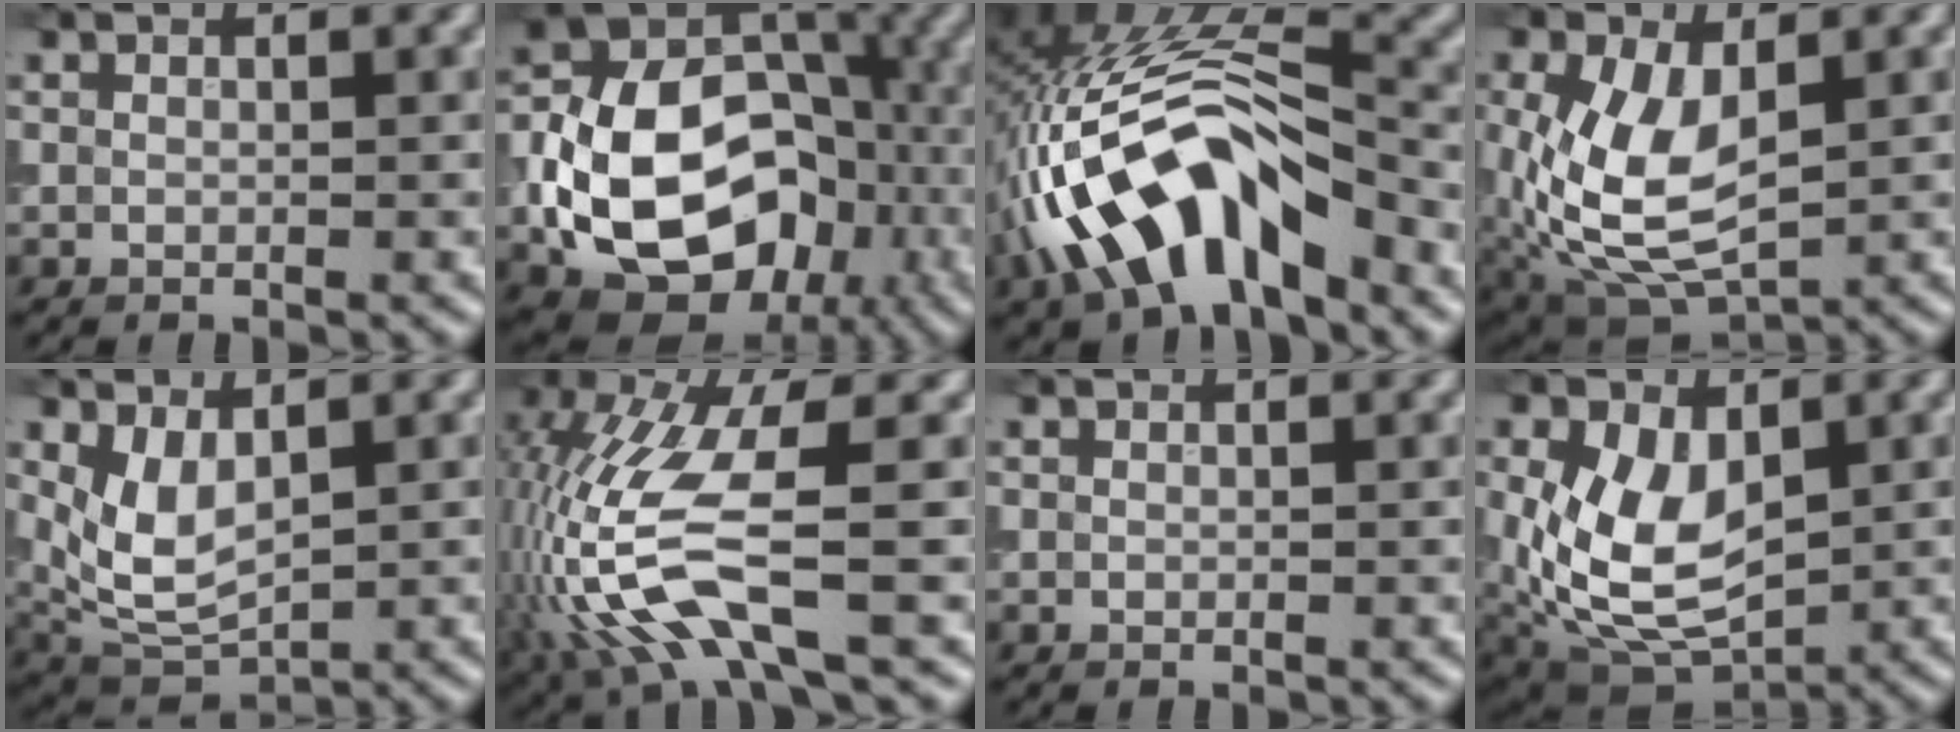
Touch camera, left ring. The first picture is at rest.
{"total": 15.1, "force": [-4.0, 10.7, 9.9], "torque": [-0.164, -0.011, -0.080]}
{"total": 10.9, "force": [-5.1, 5.0, 8.3], "torque": [-0.162, 0.015, -0.095]}
{"total": 8.4, "force": [0.2, 4.7, 6.9], "torque": [-0.164, -0.006, 0.005]}
{"total": 4.8, "force": [1.1, 2.6, 3.8], "torque": [-0.088, -0.010, 0.029]}
{"total": 8.9, "force": [-2.4, 2.8, 8.1], "torque": [-0.196, -0.003, -0.051]}
{"total": 0.0}
{"total": 8.6, "force": [0.6, 5.4, 6.6], "torque": [-0.151, -0.009, 0.011]}